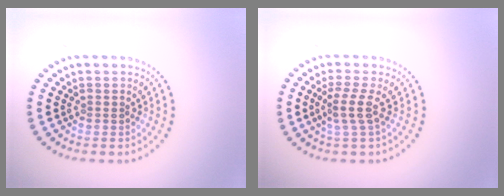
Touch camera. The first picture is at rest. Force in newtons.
{"total": 2.2, "press": 1.6, "slide": 1.5}